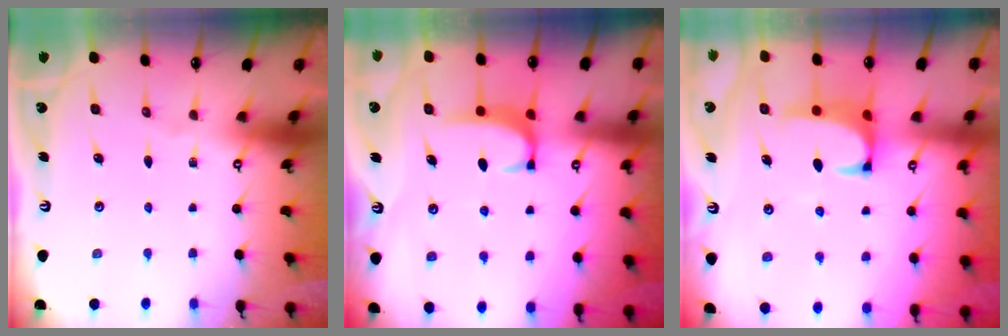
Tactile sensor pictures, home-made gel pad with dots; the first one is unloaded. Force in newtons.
{"total": 1.7, "press": 1.7, "slide": 0.5}
{"total": 1.6, "press": 1.4, "slide": 0.7}